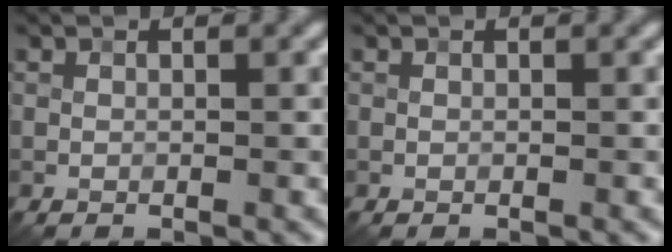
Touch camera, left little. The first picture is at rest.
{"total": 0.0}